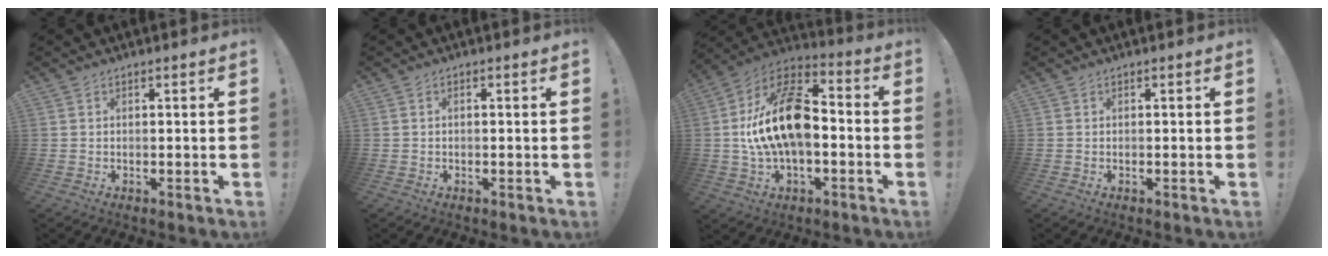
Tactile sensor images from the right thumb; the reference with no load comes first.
{"total": 0.6, "force": [-0.3, 0.1, 0.4], "torque": [-0.011, 0.000, -0.006]}
{"total": 20.3, "force": [-0.2, 11.6, 16.7], "torque": [-0.297, 0.018, 0.002]}
{"total": 0.0}